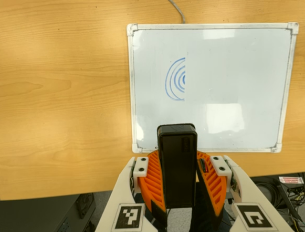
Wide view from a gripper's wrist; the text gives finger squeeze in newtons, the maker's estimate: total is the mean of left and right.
{"total": 7.6, "left": 8.5, "right": 6.6}